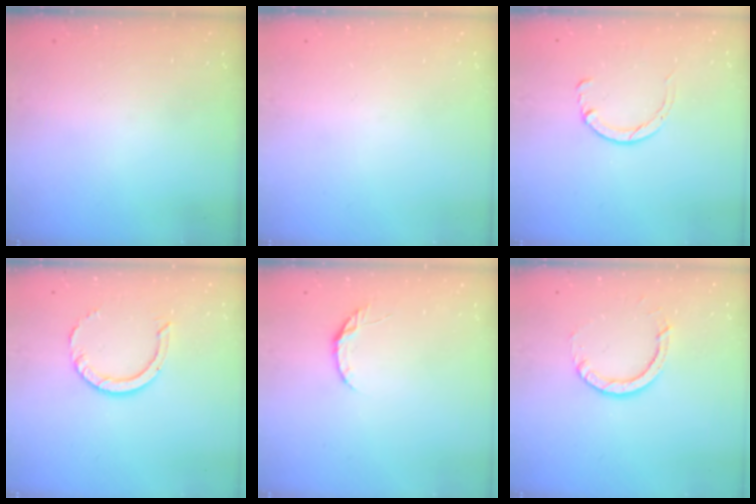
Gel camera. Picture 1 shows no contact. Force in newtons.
{"total": 0.0}
{"total": 2.9, "press": 2.8, "slide": 0.4}
{"total": 7.2, "press": 7.2, "slide": 0.5}
{"total": 3.8, "press": 3.8, "slide": 0.4}
{"total": 5.6, "press": 5.6, "slide": 0.4}